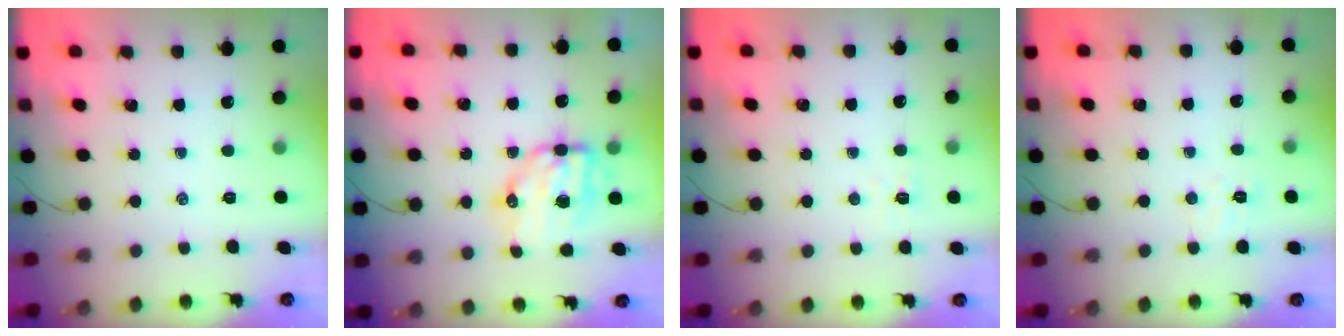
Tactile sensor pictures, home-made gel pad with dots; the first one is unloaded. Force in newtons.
{"total": 9.4, "press": 9.1, "slide": 2.2}
{"total": 2.8, "press": 2.7, "slide": 0.8}
{"total": 4.6, "press": 4.4, "slide": 1.1}